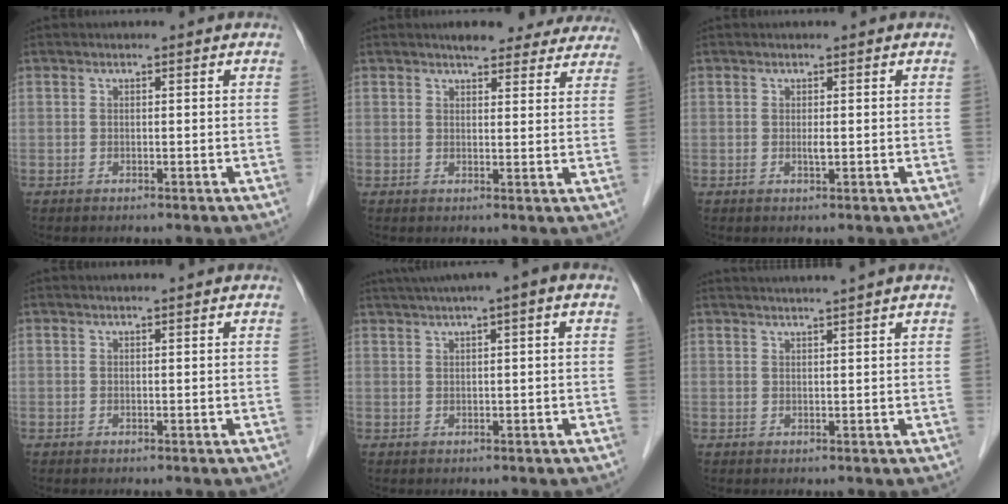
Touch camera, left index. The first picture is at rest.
{"total": 10.7, "force": [9.7, 3.2, 3.3], "torque": [-0.014, 0.008, 0.103]}
{"total": 0.7, "force": [0.0, 0.1, 0.7], "torque": [-0.017, -0.003, 0.002]}
{"total": 1.0, "force": [0.9, -0.1, 0.4], "torque": [-0.005, 0.009, 0.019]}
{"total": 6.4, "force": [3.8, -0.3, 5.1], "torque": [-0.082, 0.034, 0.061]}
{"total": 5.9, "force": [5.2, -1.5, 2.4], "torque": [-0.028, 0.018, 0.071]}